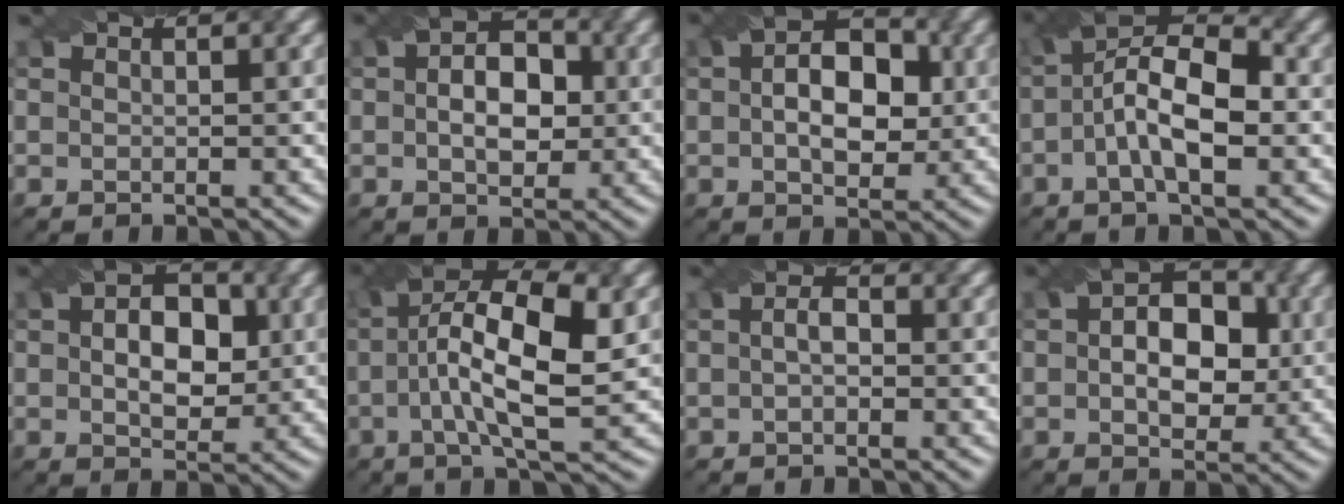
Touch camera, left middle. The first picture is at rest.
{"total": 4.7, "force": [-0.4, 3.4, 3.2], "torque": [-0.040, 0.007, 0.003]}
{"total": 6.3, "force": [0.0, 4.2, 4.7], "torque": [-0.058, 0.013, 0.007]}
{"total": 6.9, "force": [-1.5, 3.0, 6.0], "torque": [-0.104, 0.018, -0.019]}
{"total": 4.9, "force": [-0.1, 3.5, 3.4], "torque": [-0.043, 0.005, 0.009]}
{"total": 9.9, "force": [0.5, 3.4, 9.2], "torque": [-0.159, 0.012, 0.022]}
{"total": 1.4, "force": [-0.6, 0.9, 0.8], "torque": [-0.001, 0.000, -0.002]}
{"total": 6.4, "force": [-0.2, 4.4, 4.6], "torque": [-0.060, 0.009, 0.005]}